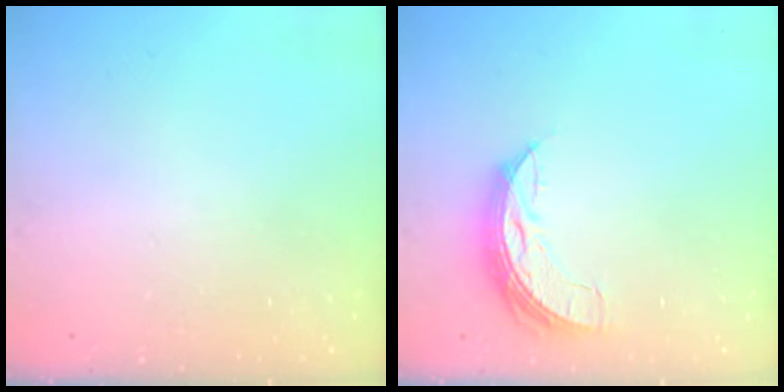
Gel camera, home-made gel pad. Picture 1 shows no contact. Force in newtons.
{"total": 7.0, "press": 7.0, "slide": 0.7}